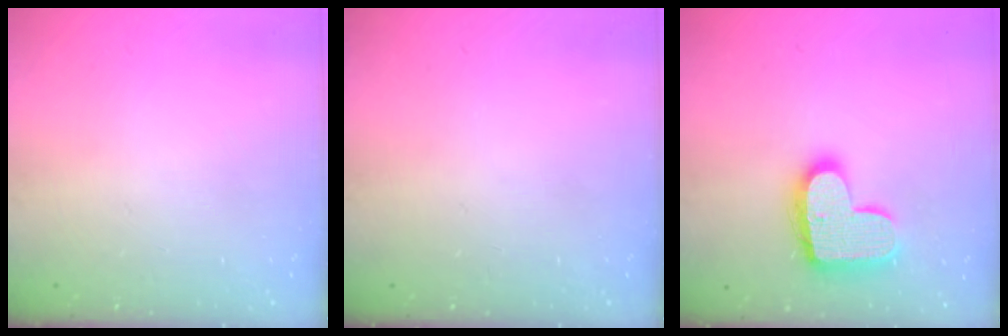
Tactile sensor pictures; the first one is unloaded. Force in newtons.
{"total": 0.0}
{"total": 16.6, "press": 16.5, "slide": 0.9}